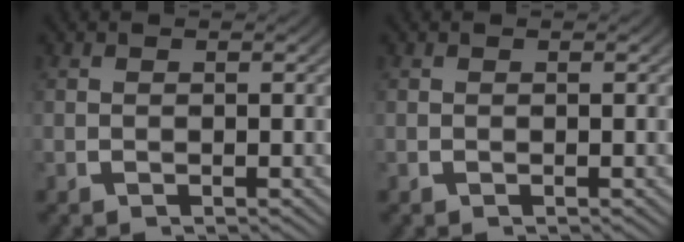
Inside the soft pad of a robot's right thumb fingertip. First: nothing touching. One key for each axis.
{"total": 0.0}